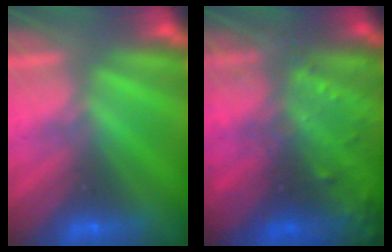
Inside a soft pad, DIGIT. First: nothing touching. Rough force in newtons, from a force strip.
{"total": 9.4}